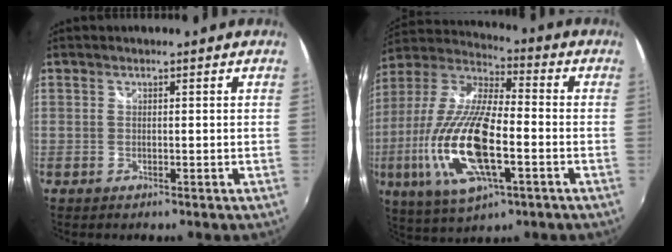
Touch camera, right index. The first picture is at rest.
{"total": 21.2, "force": [-5.7, 7.0, 19.1], "torque": [-0.398, -0.024, -0.107]}